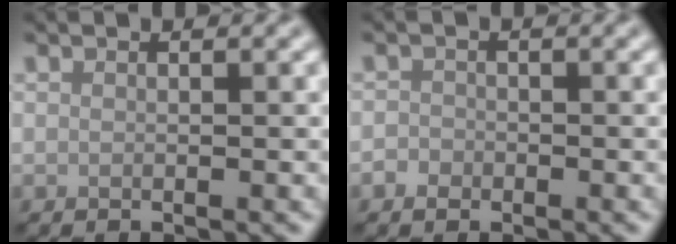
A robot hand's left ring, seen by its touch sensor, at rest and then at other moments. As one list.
[{"total": 1.2, "force": [-0.6, 1.0, 0.2], "torque": [0.003, 0.001, -0.013]}]